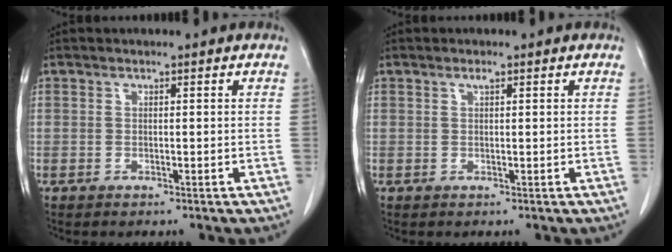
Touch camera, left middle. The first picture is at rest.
{"total": 0.7, "force": [0.4, 0.1, 0.5], "torque": [-0.010, 0.000, 0.007]}